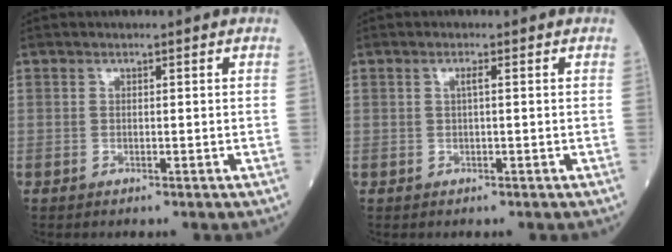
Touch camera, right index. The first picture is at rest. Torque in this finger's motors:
{"motor_torque": [0.07, 0.10, 0.00, 0.03]}